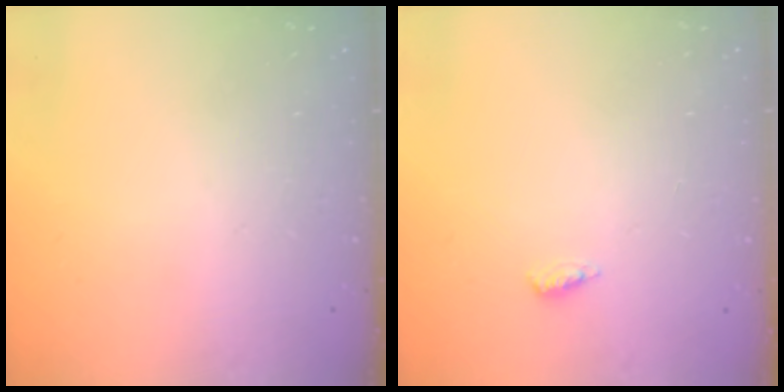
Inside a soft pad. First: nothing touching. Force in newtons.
{"total": 3.4, "press": 3.0, "slide": 1.7}